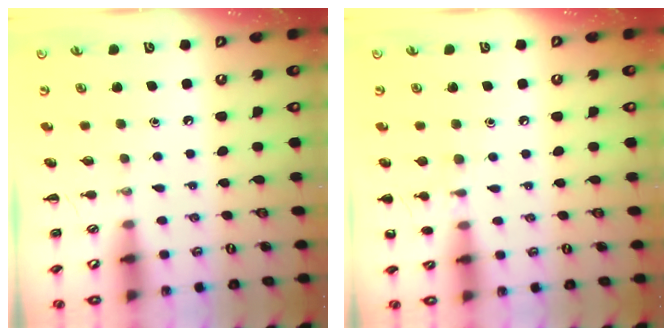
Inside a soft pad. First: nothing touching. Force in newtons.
{"total": 5.8, "press": 5.6, "slide": 1.5}